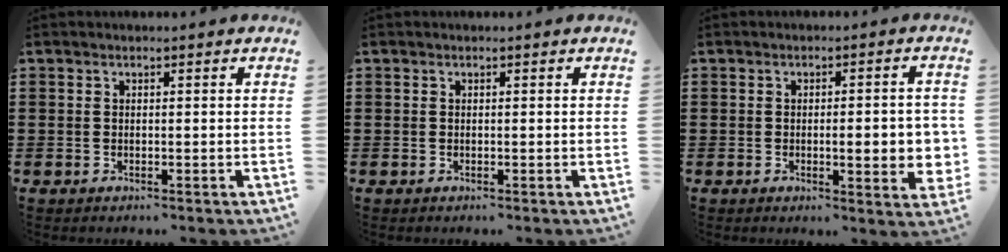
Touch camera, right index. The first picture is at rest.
{"total": 0.0}
{"total": 6.2, "force": [-0.7, 1.3, 6.0], "torque": [-0.075, -0.013, -0.015]}